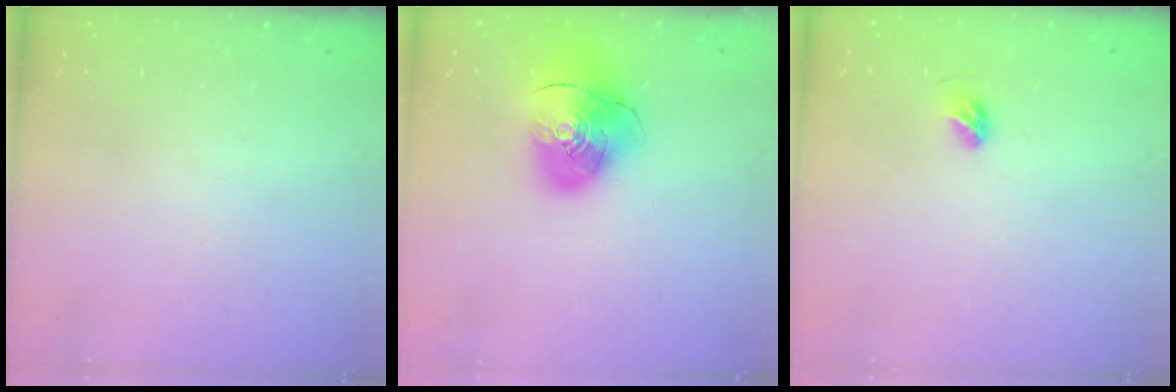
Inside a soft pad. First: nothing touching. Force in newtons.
{"total": 14.3, "press": 14.2, "slide": 1.9}
{"total": 4.9, "press": 4.8, "slide": 1.1}